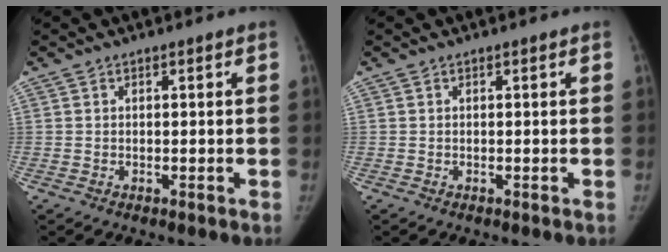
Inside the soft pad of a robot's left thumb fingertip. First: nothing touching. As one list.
[{"total": 0.0}]